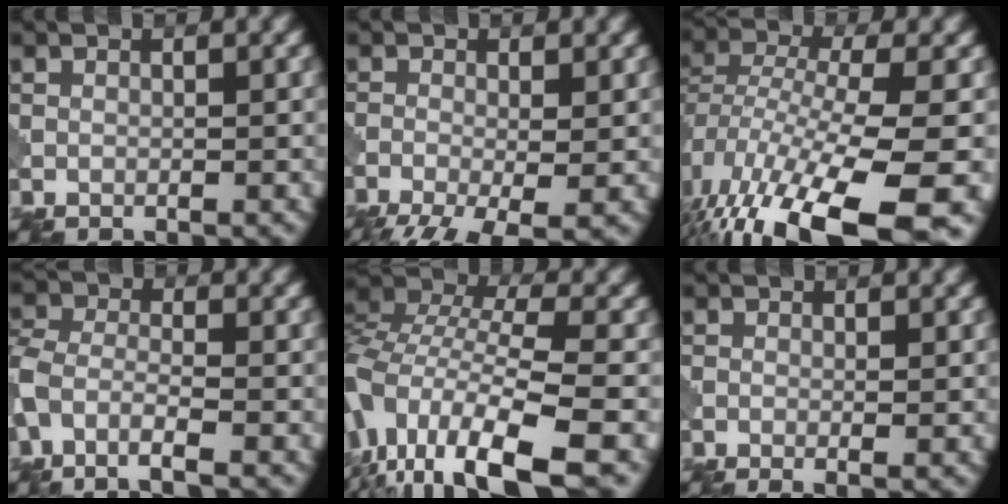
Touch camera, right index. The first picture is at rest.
{"total": 7.3, "force": [-4.2, 2.4, 5.5], "torque": [-0.110, -0.024, -0.069]}
{"total": 15.0, "force": [-8.6, 5.3, 11.0], "torque": [-0.234, -0.027, -0.122]}
{"total": 3.5, "force": [-2.1, 1.2, 2.6], "torque": [-0.056, -0.001, -0.051]}
{"total": 13.1, "force": [-6.3, 5.0, 10.3], "torque": [-0.210, 0.006, -0.114]}
{"total": 1.5, "force": [-0.3, 0.4, 1.4], "torque": [-0.025, -0.005, -0.007]}